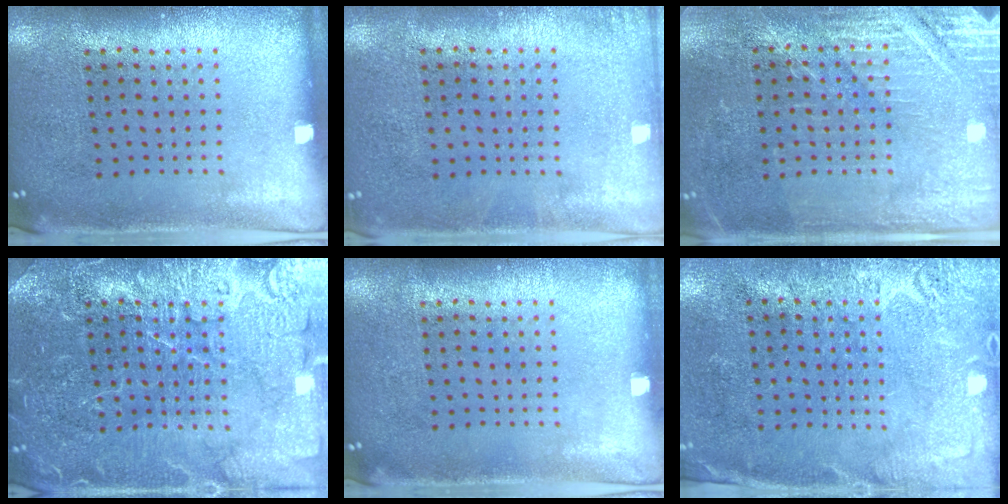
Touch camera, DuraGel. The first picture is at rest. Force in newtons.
{"total": 0.7, "press": 0.7, "slide": 0.1}
{"total": 3.1, "press": 3.0, "slide": 0.4}
{"total": 4.9, "press": 4.9, "slide": 0.7}
{"total": 0.0}
{"total": 2.6, "press": 2.4, "slide": 1.1}